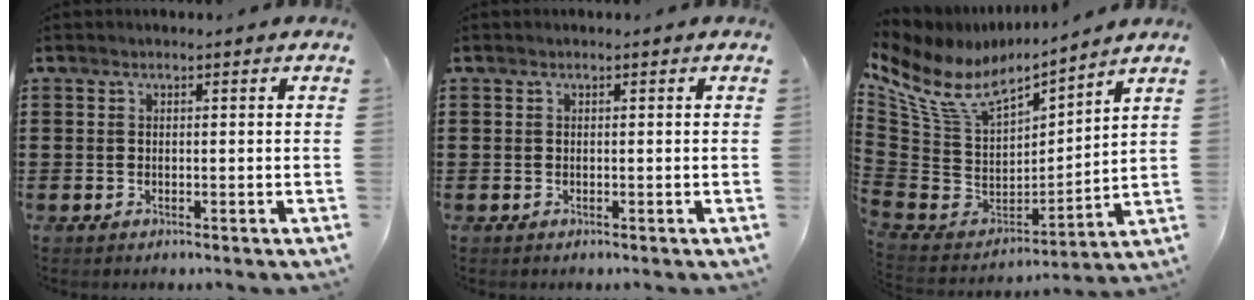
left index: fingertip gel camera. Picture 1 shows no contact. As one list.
[{"total": 0.0}, {"total": 9.9, "force": [6.4, 4.7, 5.9], "torque": [-0.151, -0.045, 0.112]}]